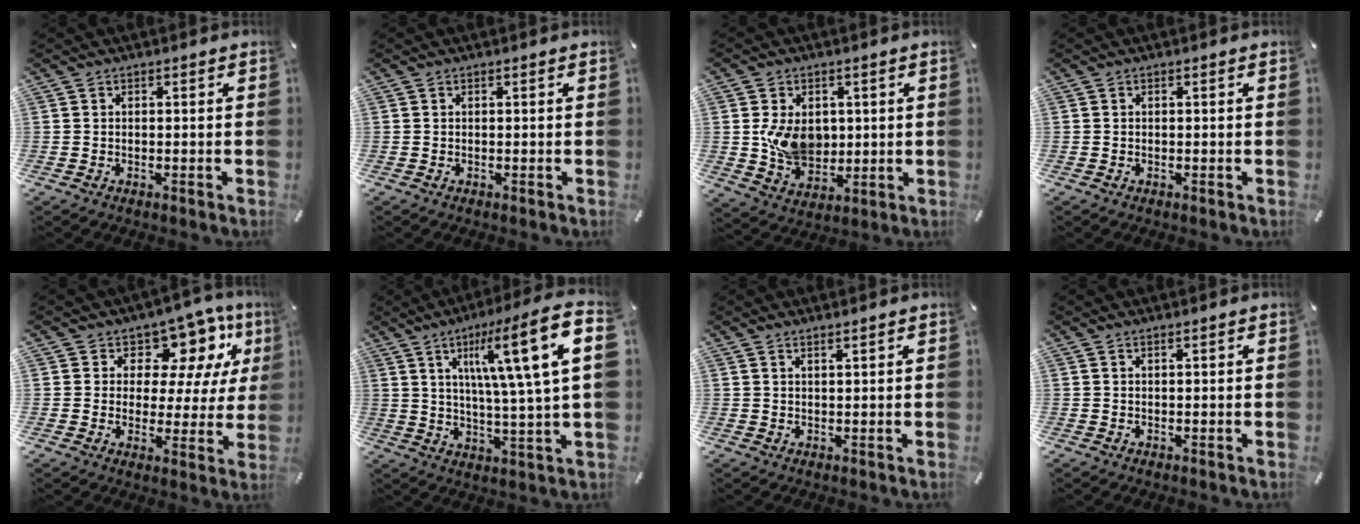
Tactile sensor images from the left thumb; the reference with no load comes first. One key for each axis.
{"total": 0.0}
{"total": 9.7, "fx": 1.1, "fy": 7.7, "fz": 5.8, "tx": -0.106, "ty": -0.003, "tz": 0.022}
{"total": 0.0}
{"total": 11.4, "fx": 7.1, "fy": 7.2, "fz": 5.1, "tx": -0.076, "ty": -0.058, "tz": 0.127}
{"total": 18.6, "fx": 6.5, "fy": 3.2, "fz": 17.2, "tx": -0.274, "ty": -0.020, "tz": 0.084}
{"total": 1.3, "fx": 1.2, "fy": -0.2, "fz": 0.6, "tx": -0.011, "ty": -0.003, "tz": 0.023}
{"total": 0.6, "fx": 0.4, "fy": 0.0, "fz": 0.5, "tx": -0.008, "ty": -0.001, "tz": 0.008}